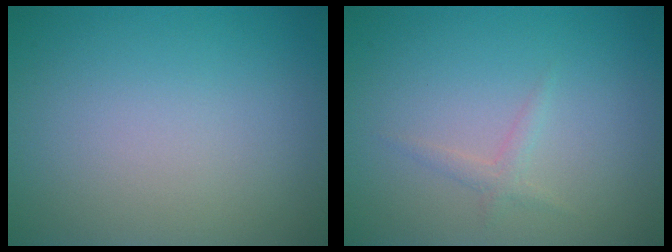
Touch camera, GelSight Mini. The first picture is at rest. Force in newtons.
{"total": 1.1, "press": 1.1, "slide": 0.0}